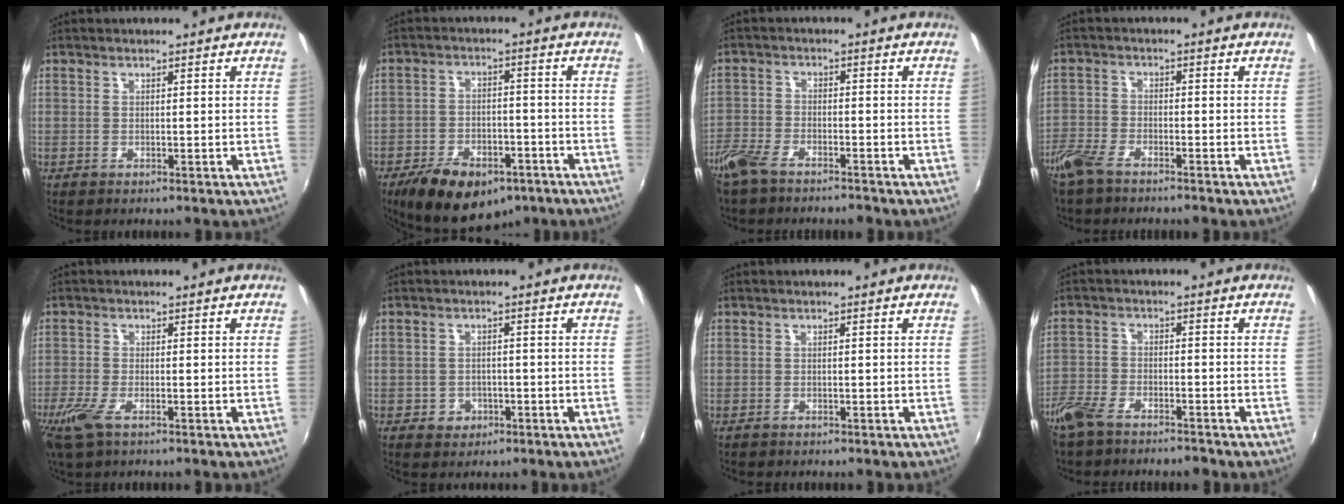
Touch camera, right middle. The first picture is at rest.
{"total": 15.1, "force": [-9.8, 7.6, 8.7], "torque": [-0.181, -0.015, -0.143]}
{"total": 6.8, "force": [-5.5, 2.5, 3.2], "torque": [-0.086, -0.012, -0.112]}
{"total": 6.2, "force": [-4.9, 2.1, 3.0], "torque": [-0.083, -0.009, -0.103]}
{"total": 5.2, "force": [-3.1, 1.6, 3.9], "torque": [-0.096, -0.017, -0.060]}
{"total": 3.2, "force": [-1.3, 2.8, 0.7], "torque": [-0.019, 0.004, -0.016]}
{"total": 0.0}
{"total": 7.6, "force": [-6.1, 2.9, 3.4], "torque": [-0.092, -0.014, -0.121]}